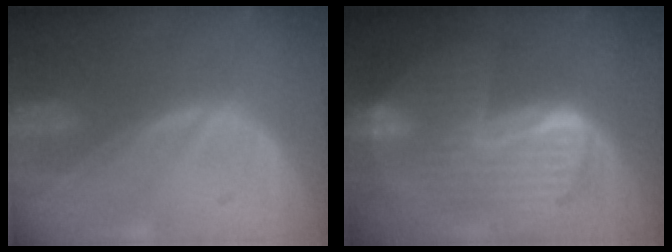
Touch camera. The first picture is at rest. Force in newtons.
{"total": 10.4, "press": 10.4, "slide": 1.0}